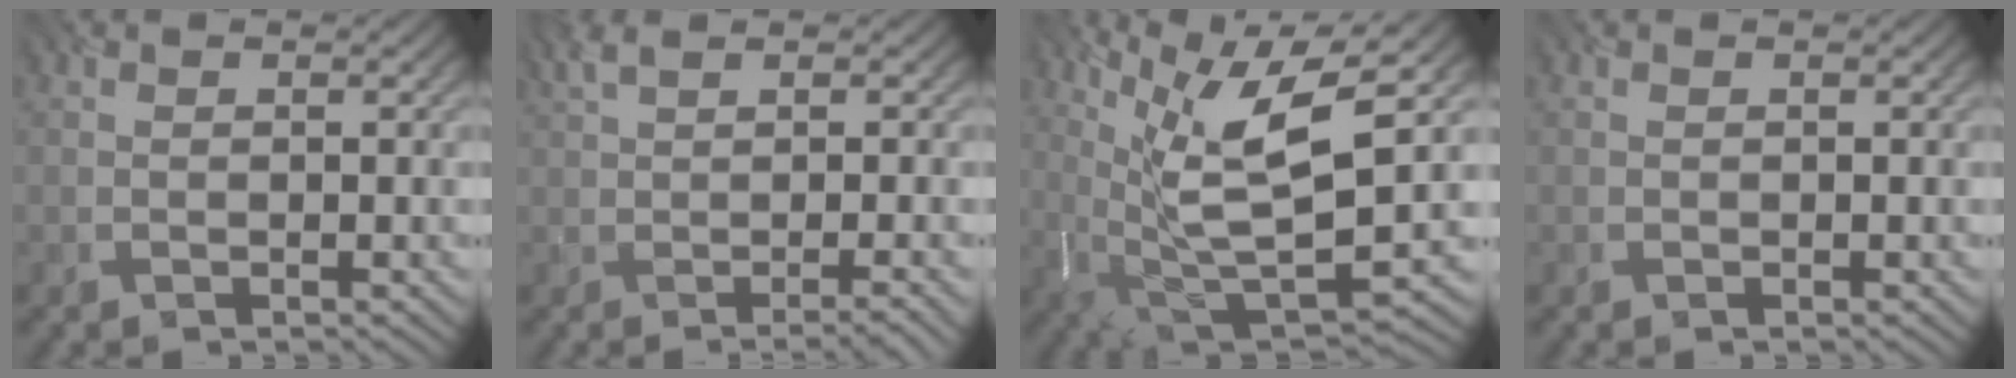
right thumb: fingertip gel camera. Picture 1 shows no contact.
{"total": 4.2, "force": [0.2, 0.9, 4.1], "torque": [-0.059, 0.013, 0.003]}
{"total": 12.6, "force": [4.5, 3.7, 11.2], "torque": [-0.217, 0.001, 0.091]}
{"total": 0.0}